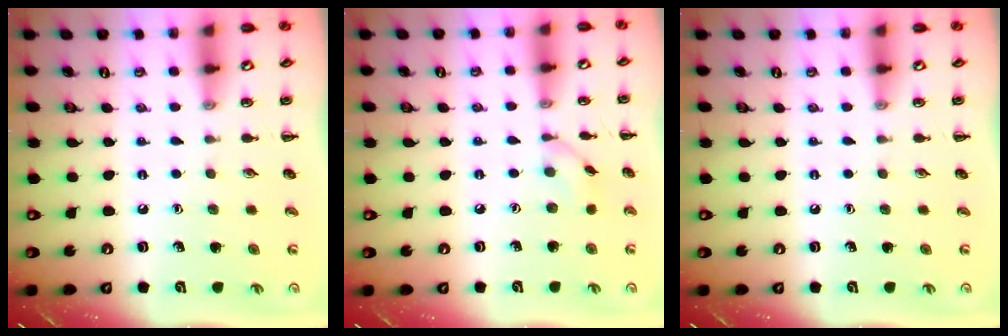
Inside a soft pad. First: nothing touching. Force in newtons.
{"total": 5.1, "press": 4.6, "slide": 2.1}
{"total": 0.0}